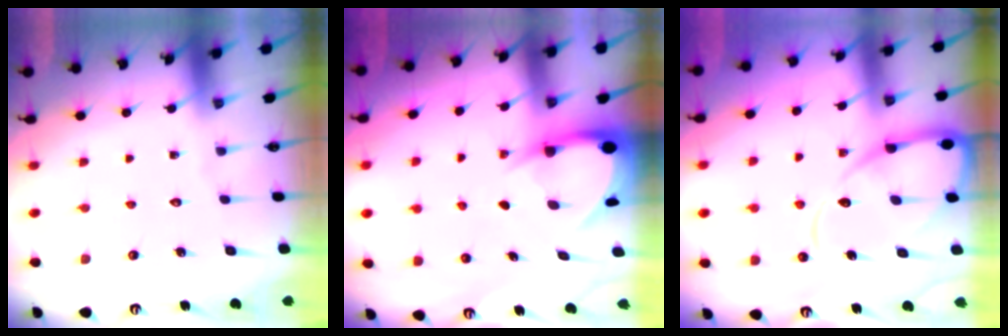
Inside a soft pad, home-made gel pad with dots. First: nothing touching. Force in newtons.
{"total": 4.6, "press": 4.6, "slide": 0.7}
{"total": 11.8, "press": 11.7, "slide": 1.2}